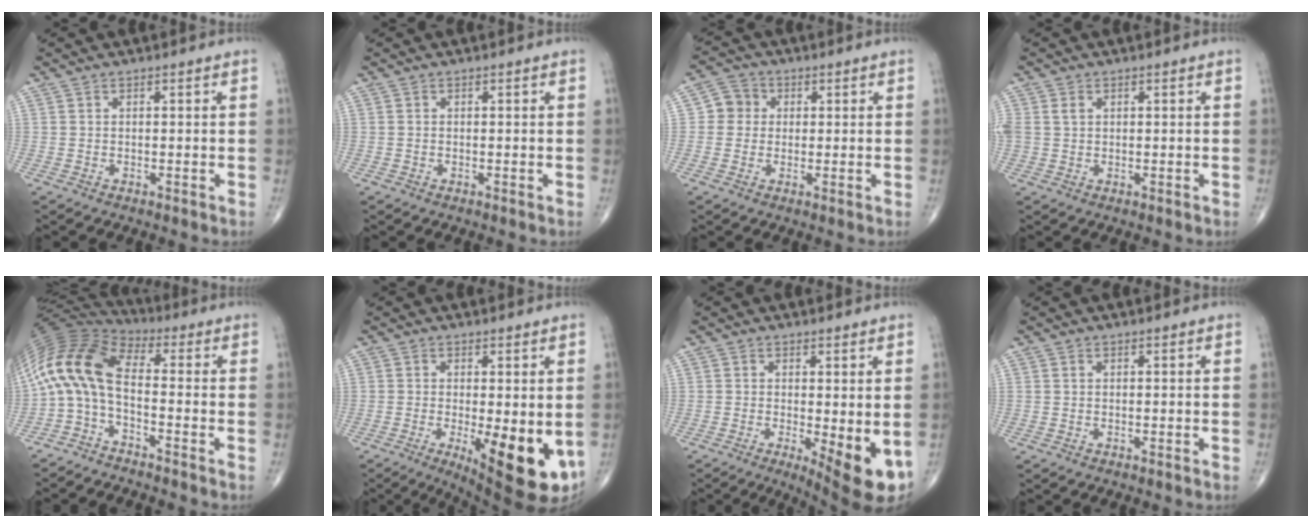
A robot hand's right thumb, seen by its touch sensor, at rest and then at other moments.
{"total": 0.0}
{"total": 4.6, "force": [0.5, 4.3, 1.3], "torque": [0.003, 0.006, -0.001]}
{"total": 2.2, "force": [0.6, 1.7, 1.3], "torque": [-0.032, 0.008, 0.019]}
{"total": 11.6, "force": [-2.2, 5.0, 10.2], "torque": [-0.210, 0.061, -0.062]}
{"total": 13.7, "force": [-3.0, 4.7, 12.5], "torque": [-0.161, -0.025, -0.028]}
{"total": 9.1, "force": [-1.8, 2.7, 8.5], "torque": [-0.116, -0.023, -0.019]}
{"total": 0.0}